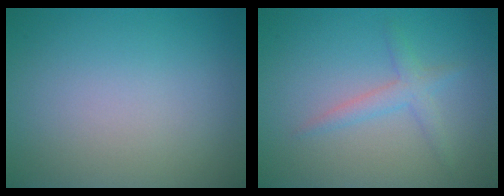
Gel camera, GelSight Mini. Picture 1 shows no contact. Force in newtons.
{"total": 2.0, "press": 1.9, "slide": 0.2}